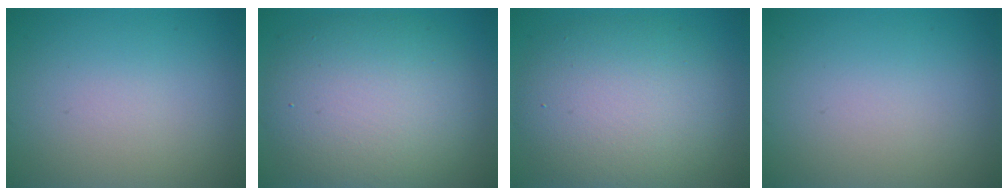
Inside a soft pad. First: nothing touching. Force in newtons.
{"total": 9.3, "press": 9.3, "slide": 1.0}
{"total": 8.6, "press": 8.6, "slide": 0.5}
{"total": 0.0}